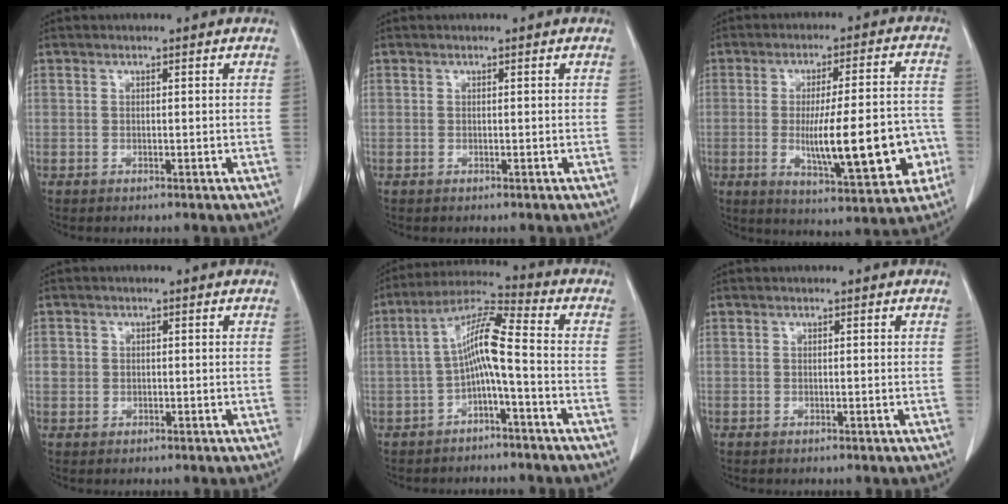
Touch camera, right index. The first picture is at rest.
{"total": 0.0}
{"total": 16.4, "force": [-3.4, 3.2, 15.8], "torque": [-0.235, 0.007, -0.035]}
{"total": 1.8, "force": [0.1, 1.7, 0.5], "torque": [-0.003, 0.010, 0.007]}
{"total": 8.0, "force": [-1.6, 0.5, 7.9], "torque": [-0.144, 0.031, -0.031]}
{"total": 0.0}